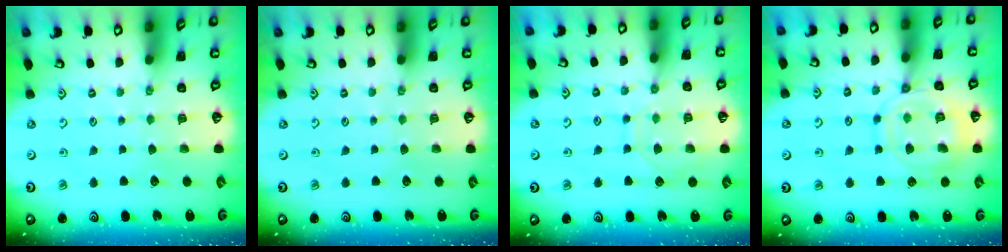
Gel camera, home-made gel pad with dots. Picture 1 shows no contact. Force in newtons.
{"total": 0.0}
{"total": 8.6, "press": 8.6, "slide": 0.6}
{"total": 14.4, "press": 14.3, "slide": 1.2}